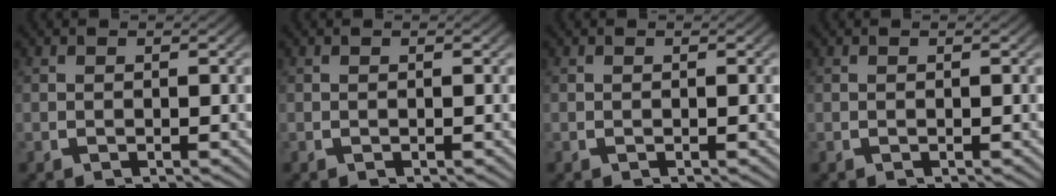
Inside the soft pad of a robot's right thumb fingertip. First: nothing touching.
{"total": 0.0}
{"total": 0.0}
{"total": 0.0}